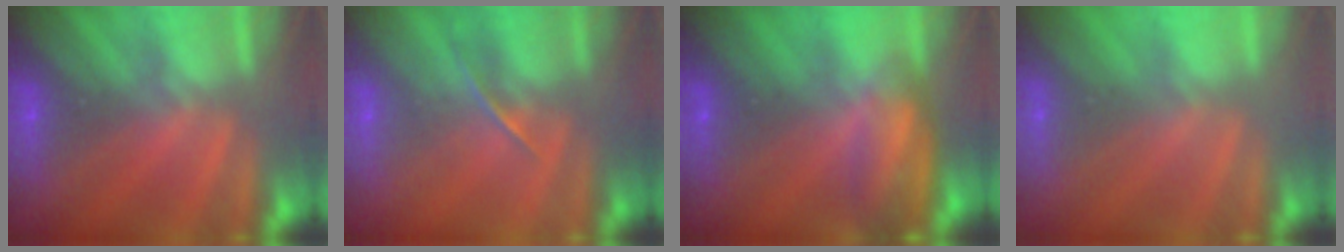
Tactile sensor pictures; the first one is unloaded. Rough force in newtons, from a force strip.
{"total": 1.3}
{"total": 5.6}
{"total": 2.6}